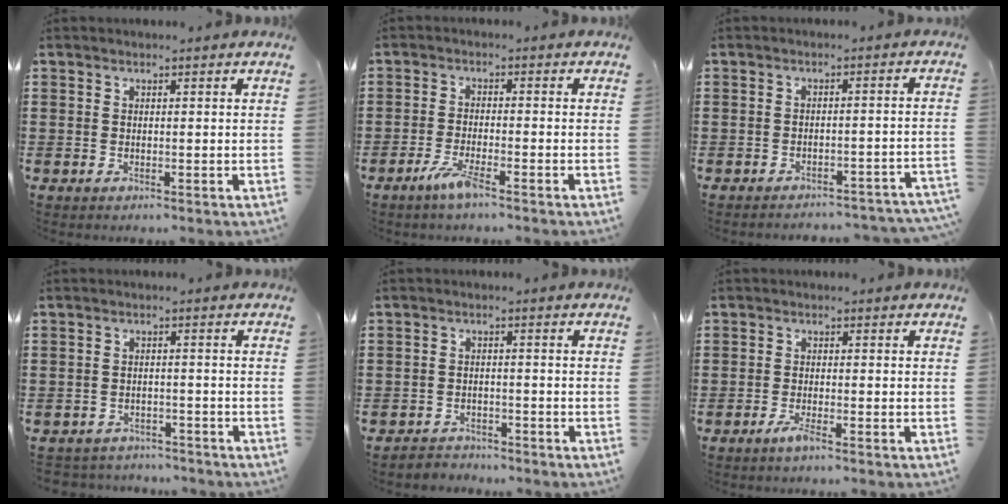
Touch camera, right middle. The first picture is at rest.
{"total": 3.9, "force": [-2.5, 0.2, 2.9], "torque": [-0.061, -0.008, -0.047]}
{"total": 2.1, "force": [-2.1, -0.5, 0.3], "torque": [-0.002, 0.001, -0.043]}
{"total": 2.0, "force": [-1.9, -0.1, -0.5], "torque": [0.005, 0.000, -0.045]}
{"total": 2.0, "force": [-1.9, 0.1, -0.6], "torque": [0.007, 0.001, -0.045]}
{"total": 2.2, "force": [-1.4, 0.2, 1.7], "torque": [-0.036, -0.004, -0.027]}